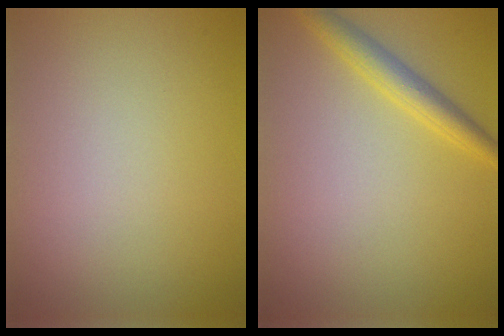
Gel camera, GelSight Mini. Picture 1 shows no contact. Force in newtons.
{"total": 2.6, "press": 2.6, "slide": 0.2}